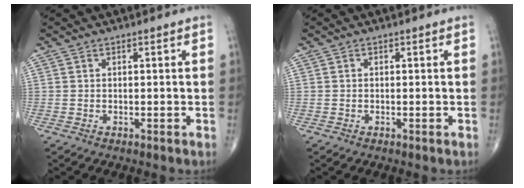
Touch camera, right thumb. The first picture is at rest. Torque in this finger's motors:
{"motor_torque": [-0.08, 0.02, 0.01, 0.03, 0.00]}